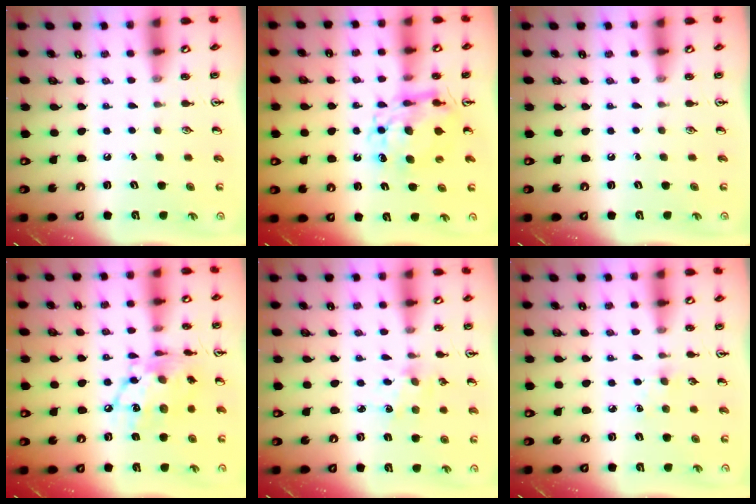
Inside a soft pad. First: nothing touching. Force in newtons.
{"total": 10.0, "press": 9.9, "slide": 0.9}
{"total": 0.0}
{"total": 14.3, "press": 14.3, "slide": 1.4}
{"total": 2.7, "press": 2.6, "slide": 0.3}
{"total": 3.0, "press": 2.9, "slide": 0.4}